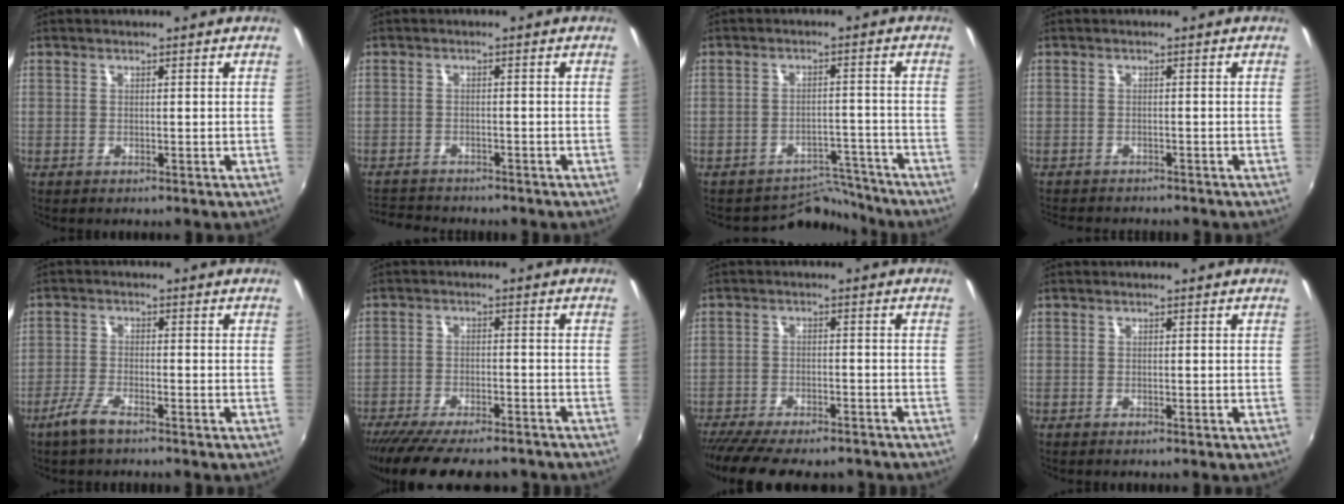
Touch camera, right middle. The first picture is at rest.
{"total": 6.5, "force": [-6.1, 1.7, 1.6], "torque": [-0.052, -0.006, -0.098]}
{"total": 6.3, "force": [-6.0, 1.6, -0.9], "torque": [0.014, 0.022, -0.088]}
{"total": 6.1, "force": [-5.6, 1.2, 1.8], "torque": [-0.049, -0.016, -0.084]}
{"total": 4.4, "force": [-3.3, 0.7, 2.8], "torque": [-0.073, -0.004, -0.067]}
{"total": 17.5, "force": [-14.5, 4.4, 8.7], "torque": [-0.173, -0.040, -0.214]}
{"total": 15.2, "force": [-12.8, 3.9, 7.3], "torque": [-0.152, -0.038, -0.189]}
{"total": 0.5, "force": [-0.5, 0.1, 0.2], "torque": [-0.004, -0.003, -0.011]}